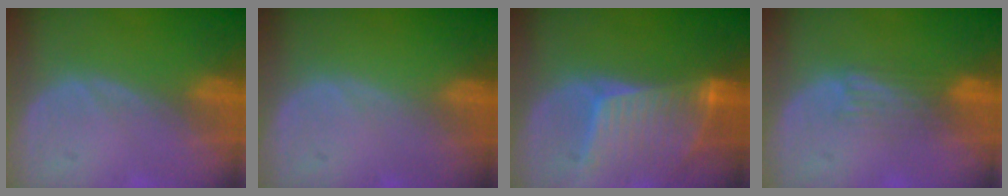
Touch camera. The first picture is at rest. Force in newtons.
{"total": 0.0}
{"total": 8.6, "press": 7.7, "slide": 3.8}
{"total": 3.9, "press": 3.1, "slide": 2.3}